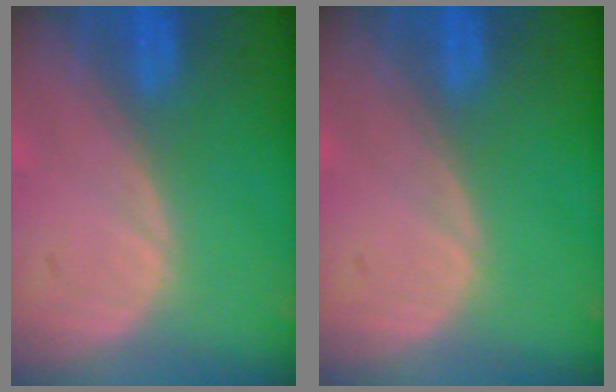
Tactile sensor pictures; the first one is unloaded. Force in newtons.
{"total": 0.0}